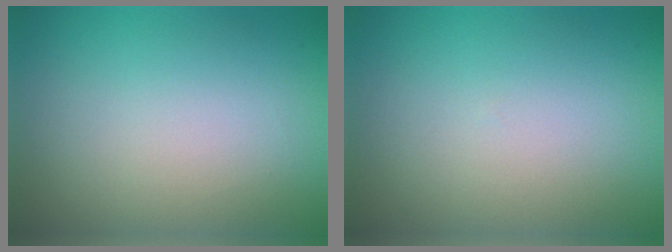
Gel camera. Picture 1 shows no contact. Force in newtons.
{"total": 0.0}